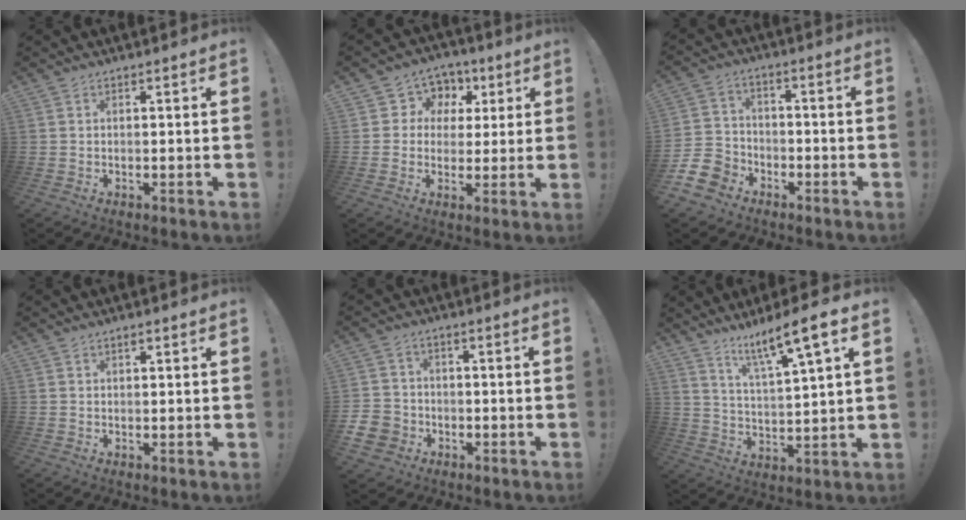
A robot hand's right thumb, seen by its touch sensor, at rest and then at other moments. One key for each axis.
{"total": 7.8, "fx": 1.7, "fy": 7.4, "fz": 2.0, "tx": -0.020, "ty": -0.012, "tz": 0.037}
{"total": 10.3, "fx": -6.3, "fy": 7.5, "fz": 3.5, "tx": -0.069, "ty": 0.042, "tz": -0.114}
{"total": 0.8, "fx": 0.5, "fy": 0.4, "fz": 0.5, "tx": -0.005, "ty": -0.002, "tz": 0.008}
{"total": 7.0, "fx": -3.0, "fy": 5.9, "fz": 2.2, "tx": -0.036, "ty": 0.023, "tz": -0.053}
{"total": 11.8, "fx": 7.8, "fy": 0.8, "fz": 8.8, "tx": -0.146, "ty": -0.043, "tz": 0.120}